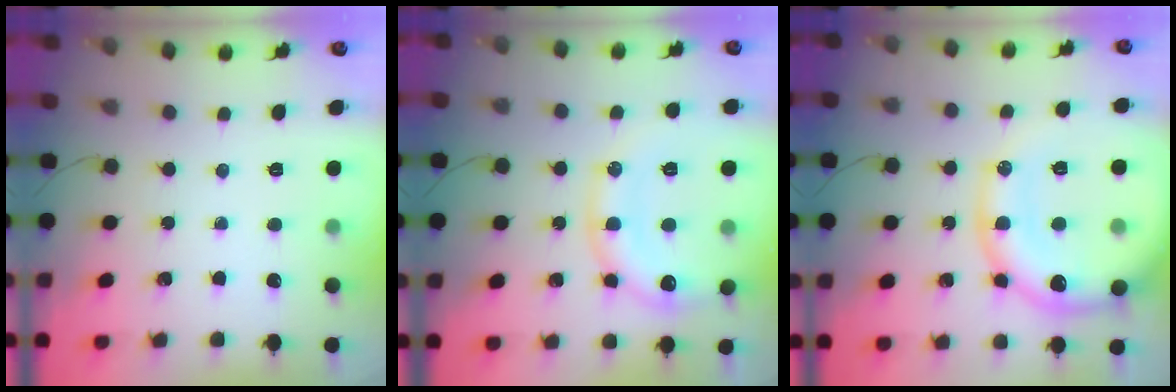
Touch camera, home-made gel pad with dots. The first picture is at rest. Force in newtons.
{"total": 15.3, "press": 15.2, "slide": 1.9}
{"total": 20.3, "press": 20.0, "slide": 3.6}